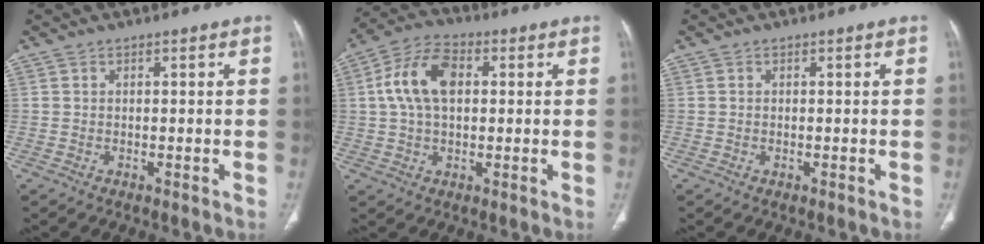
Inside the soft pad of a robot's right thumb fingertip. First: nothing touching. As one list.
[{"total": 10.9, "force": [1.8, 6.7, 8.4], "torque": [-0.162, 0.022, 0.029]}, {"total": 0.0}]